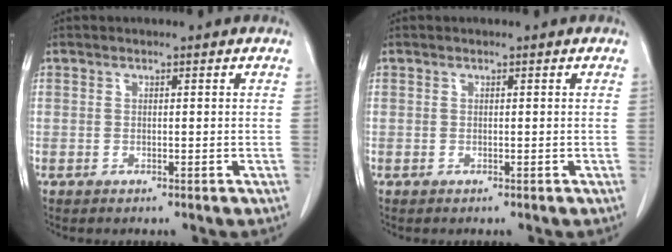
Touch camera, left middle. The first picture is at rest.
{"total": 0.0}